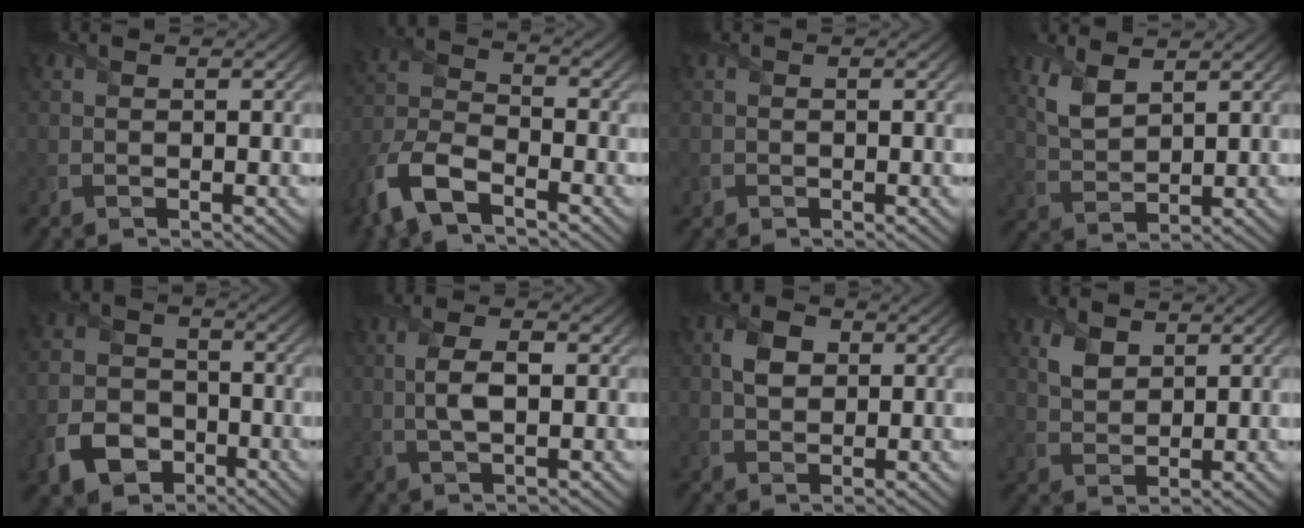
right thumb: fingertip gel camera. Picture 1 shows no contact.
{"total": 9.6, "force": [-6.4, 4.1, 5.9], "torque": [-0.135, -0.019, -0.143]}
{"total": 0.7, "force": [-0.3, 0.6, 0.0], "torque": [0.003, -0.005, -0.007]}
{"total": 4.7, "force": [2.8, 2.4, 3.0], "torque": [-0.081, -0.003, 0.063]}
{"total": 8.3, "force": [-4.3, 5.8, 4.1], "torque": [-0.100, -0.015, -0.093]}
{"total": 3.9, "force": [0.3, 1.6, 3.5], "torque": [-0.083, 0.003, 0.006]}
{"total": 3.9, "force": [0.9, 2.8, 2.6], "torque": [-0.059, 0.006, 0.012]}
{"total": 3.6, "force": [2.0, 2.3, 1.9], "torque": [-0.050, -0.002, 0.042]}